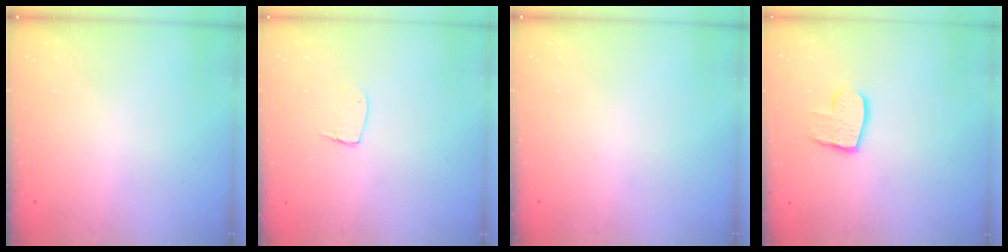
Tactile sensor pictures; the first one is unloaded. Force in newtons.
{"total": 5.5, "press": 5.5, "slide": 0.3}
{"total": 0.0}
{"total": 10.1, "press": 10.0, "slide": 0.7}